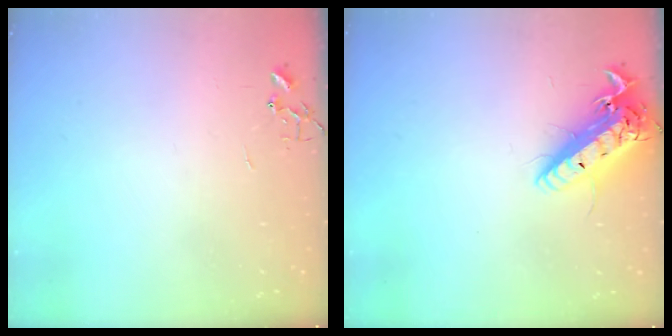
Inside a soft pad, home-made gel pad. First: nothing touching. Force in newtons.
{"total": 17.4, "press": 16.9, "slide": 4.1}